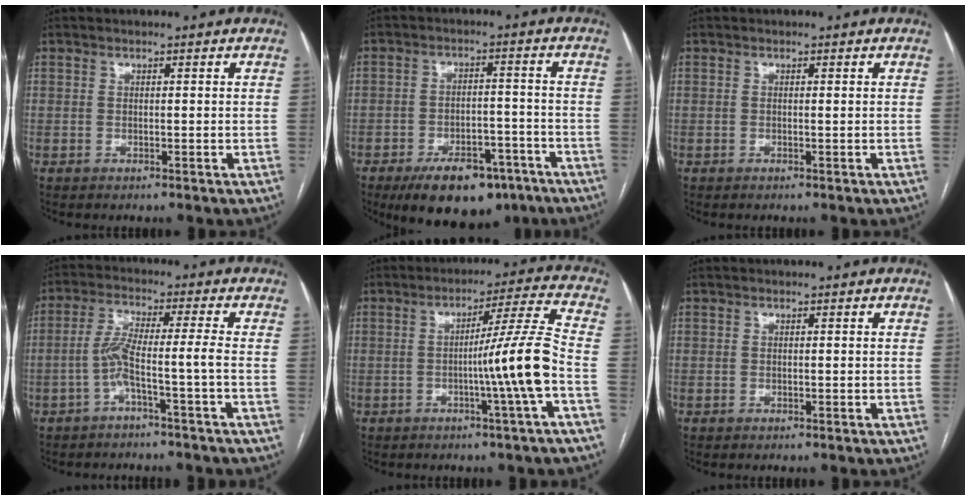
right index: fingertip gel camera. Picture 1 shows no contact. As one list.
[{"total": 12.6, "force": [-8.4, 6.1, 7.0], "torque": [-0.096, 0.007, -0.126]}, {"total": 0.0}, {"total": 5.2, "force": [-2.2, -0.9, 4.6], "torque": [-0.095, 0.020, -0.042]}, {"total": 10.0, "force": [-2.5, -2.3, 9.5], "torque": [-0.144, 0.004, -0.040]}, {"total": 0.0}]